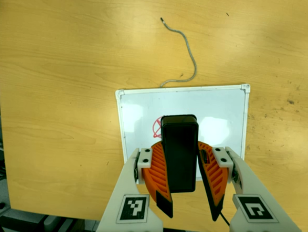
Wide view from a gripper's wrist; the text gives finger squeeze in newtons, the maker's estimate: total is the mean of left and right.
{"total": 9.6, "left": 8.9, "right": 10.3}